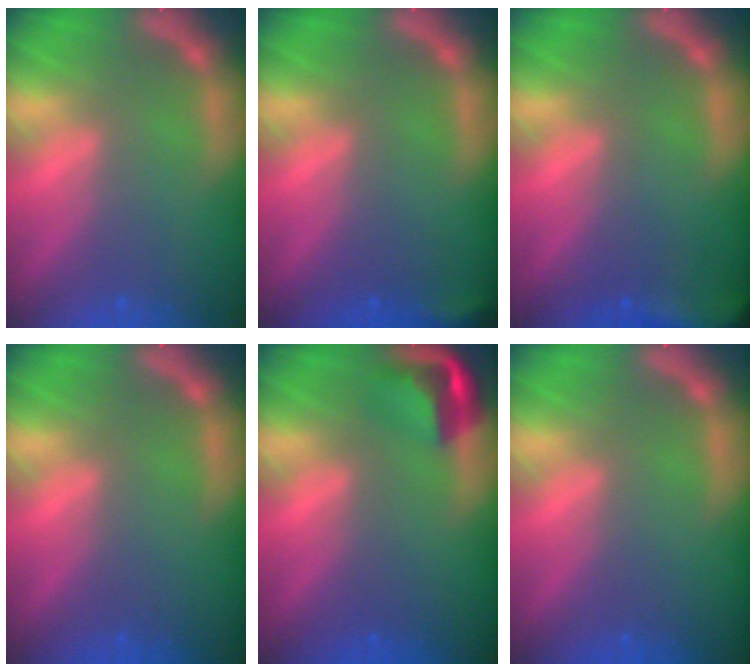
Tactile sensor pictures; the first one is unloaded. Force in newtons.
{"total": 1.9}
{"total": 7.0}
{"total": 0.0}
{"total": 3.9}
{"total": 0.0}